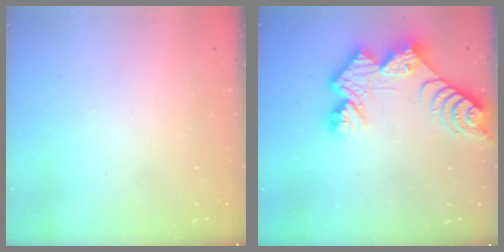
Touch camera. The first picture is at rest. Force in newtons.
{"total": 11.5, "press": 11.4, "slide": 1.0}